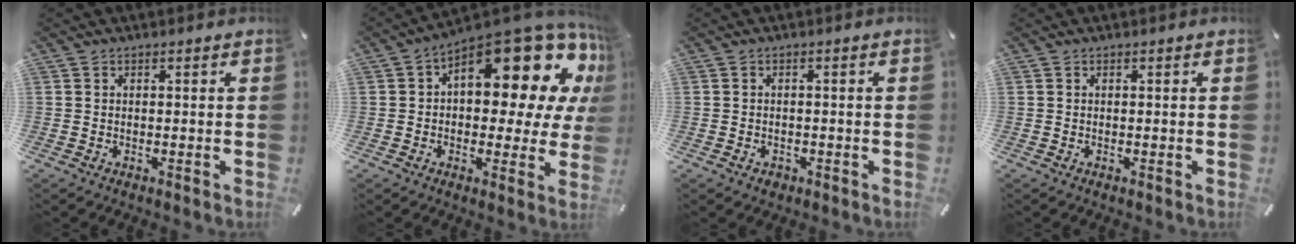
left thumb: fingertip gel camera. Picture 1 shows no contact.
{"total": 19.1, "force": [10.1, 8.8, 13.6], "torque": [-0.161, -0.095, 0.160]}
{"total": 1.8, "force": [-0.9, 1.2, 0.9], "torque": [-0.018, 0.004, -0.018]}
{"total": 0.0}